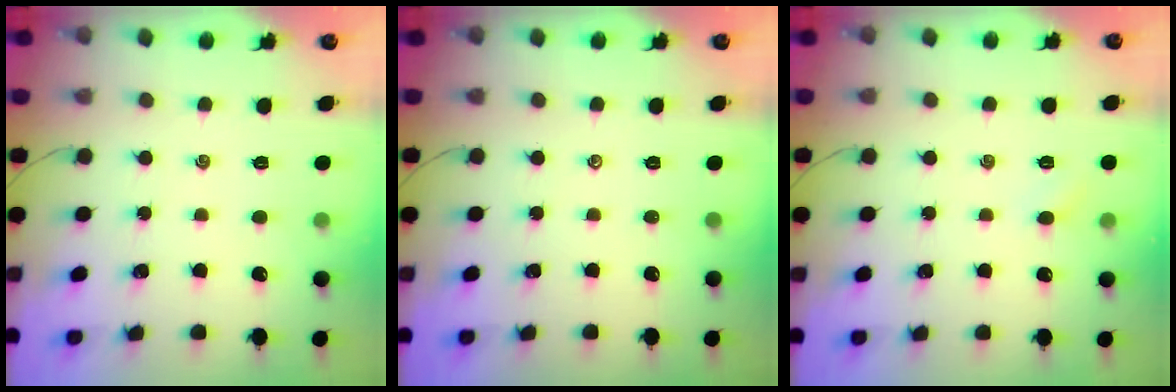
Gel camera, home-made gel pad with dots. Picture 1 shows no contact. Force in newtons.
{"total": 0.0}
{"total": 2.4, "press": 2.3, "slide": 0.7}